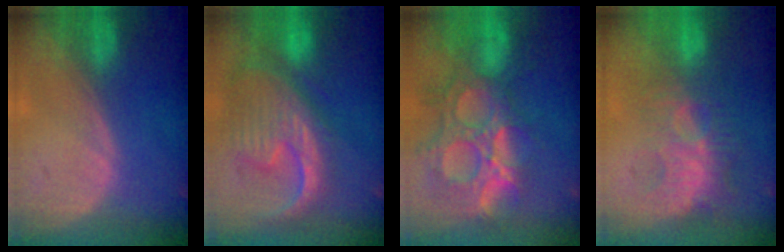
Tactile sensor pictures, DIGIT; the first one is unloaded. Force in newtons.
{"total": 12.8, "press": 10.9, "slide": 6.6}
{"total": 14.1, "press": 11.9, "slide": 7.6}
{"total": 9.6, "press": 8.4, "slide": 4.5}